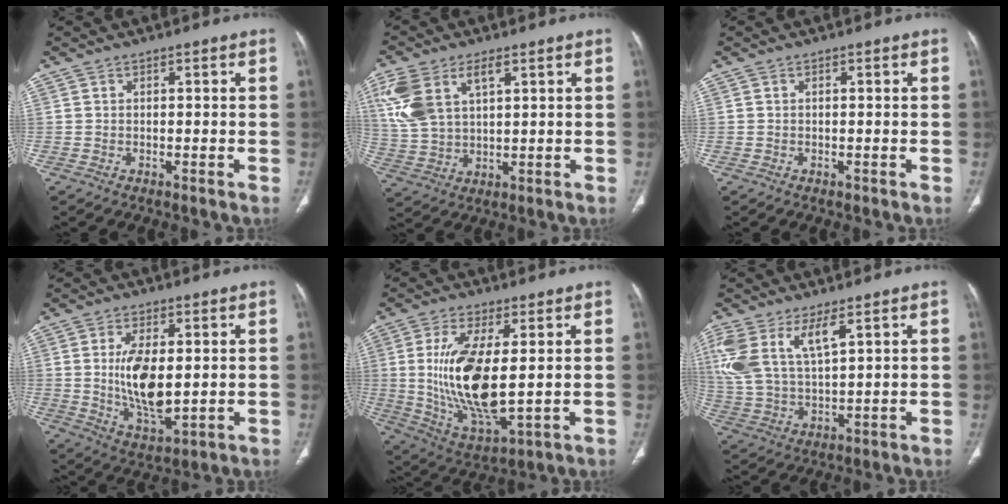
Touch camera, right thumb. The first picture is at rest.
{"total": 12.1, "force": [4.9, 6.5, 8.9], "torque": [-0.204, 0.001, 0.105]}
{"total": 0.0}
{"total": 11.4, "force": [0.7, 5.3, 10.0], "torque": [-0.180, -0.022, 0.025]}
{"total": 16.6, "force": [1.3, 6.3, 15.3], "torque": [-0.306, -0.026, 0.038]}
{"total": 12.5, "force": [5.8, 5.1, 9.8], "torque": [-0.227, -0.011, 0.126]}